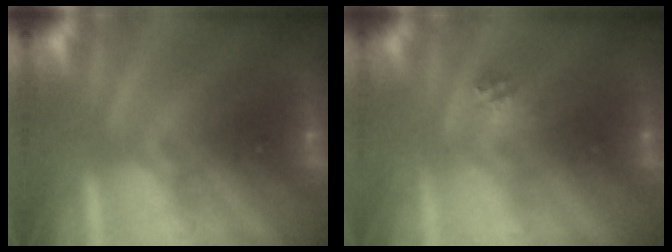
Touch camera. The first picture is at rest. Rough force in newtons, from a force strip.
{"total": 2.2}